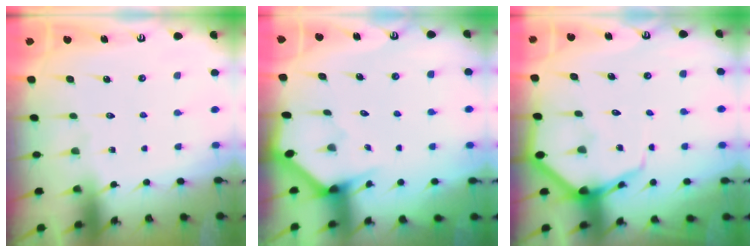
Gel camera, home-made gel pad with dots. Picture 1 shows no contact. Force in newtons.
{"total": 2.9, "press": 2.9, "slide": 0.2}
{"total": 7.4, "press": 7.3, "slide": 0.8}